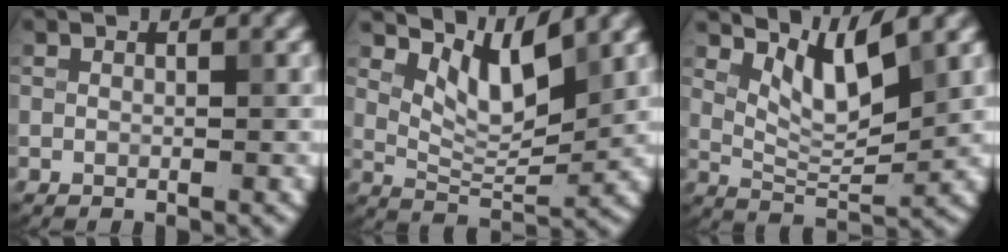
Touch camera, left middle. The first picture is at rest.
{"total": 5.0, "force": [2.9, 1.9, 3.6], "torque": [-0.071, -0.013, 0.053]}
{"total": 4.6, "force": [2.6, 1.4, 3.6], "torque": [-0.072, -0.012, 0.051]}